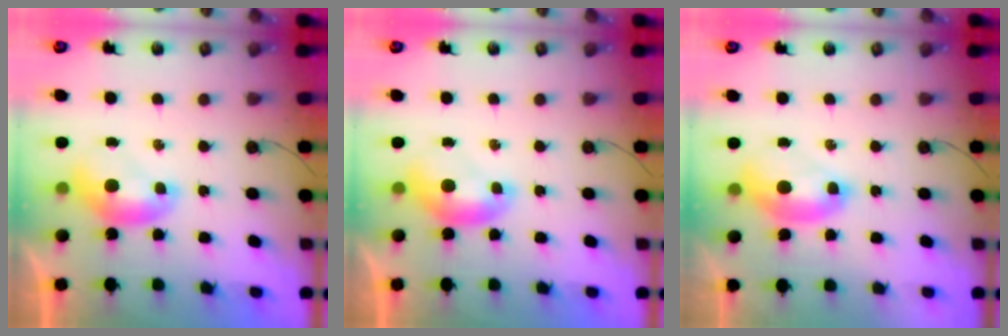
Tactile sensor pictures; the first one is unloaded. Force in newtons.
{"total": 0.0}
{"total": 2.6, "press": 2.6, "slide": 0.6}